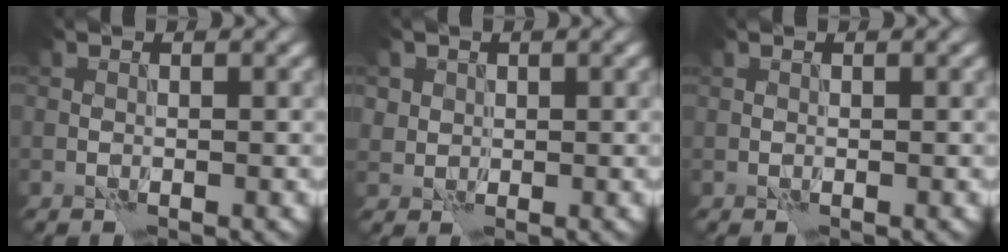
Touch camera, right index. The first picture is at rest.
{"total": 2.5, "force": [1.2, 2.1, 0.6], "torque": [-0.019, -0.001, 0.035]}
{"total": 0.0}